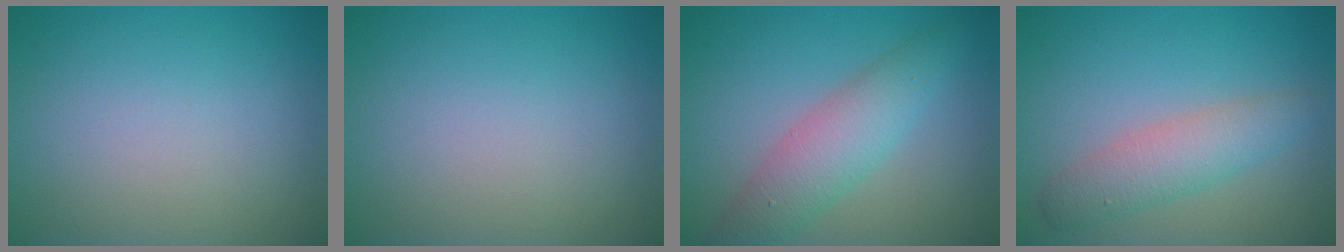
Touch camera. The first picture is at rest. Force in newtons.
{"total": 0.0}
{"total": 4.6, "press": 4.6, "slide": 0.1}
{"total": 3.5, "press": 3.5, "slide": 0.2}